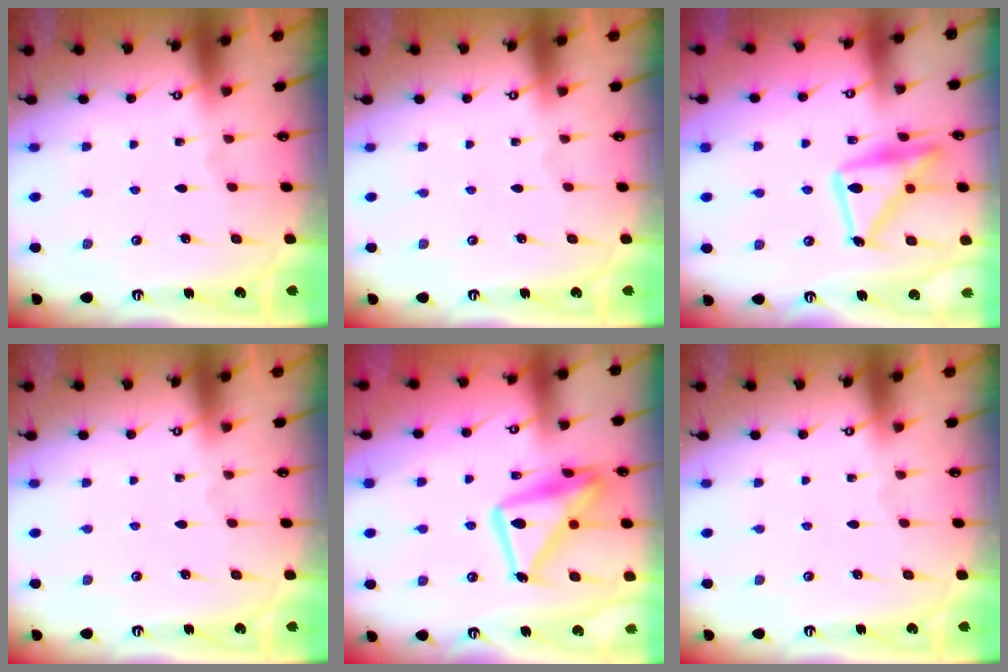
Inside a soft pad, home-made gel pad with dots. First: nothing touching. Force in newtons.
{"total": 0.0}
{"total": 17.9, "press": 17.8, "slide": 1.4}
{"total": 0.0}
{"total": 17.9, "press": 17.9, "slide": 1.2}
{"total": 0.0}